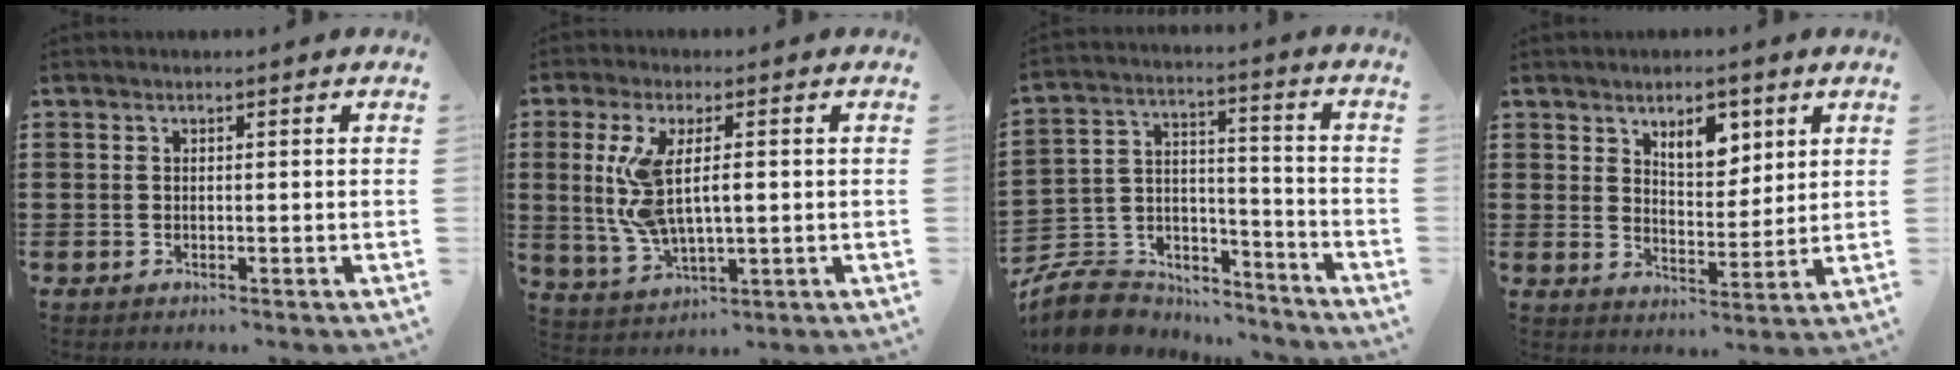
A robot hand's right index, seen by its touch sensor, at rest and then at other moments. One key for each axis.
{"total": 8.7, "fx": 0.9, "fy": 3.4, "fz": 7.9, "tx": -0.185, "ty": -0.003, "tz": 0.006}
{"total": 8.1, "fx": -7.3, "fy": 3.3, "fz": 1.1, "tx": -0.038, "ty": 0.013, "tz": -0.142}
{"total": 5.8, "fx": 3.5, "fy": 3.2, "fz": 3.5, "tx": -0.055, "ty": 0.003, "tz": 0.058}